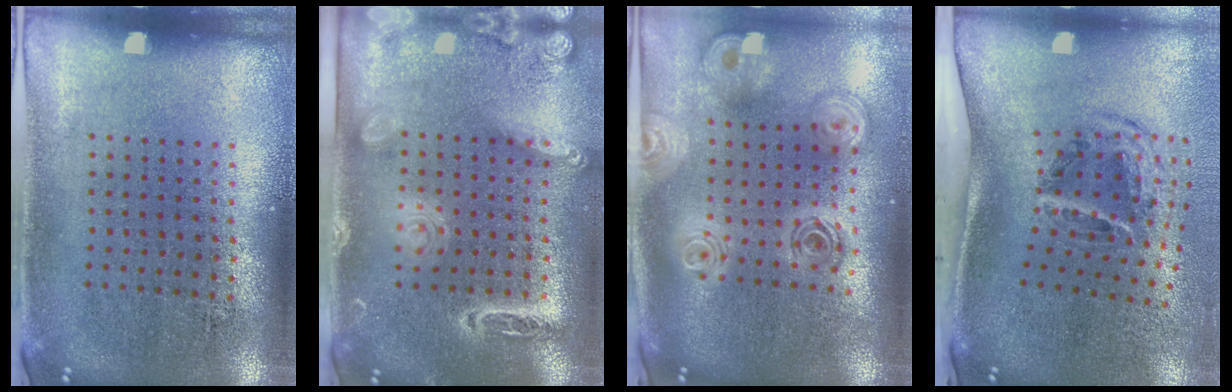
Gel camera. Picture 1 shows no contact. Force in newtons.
{"total": 2.1, "press": 1.9, "slide": 0.9}
{"total": 2.5, "press": 1.9, "slide": 1.6}
{"total": 2.1, "press": 1.2, "slide": 1.7}